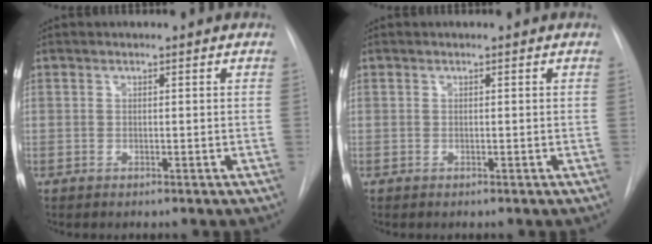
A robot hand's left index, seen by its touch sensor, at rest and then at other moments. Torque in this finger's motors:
{"motor_torque": [0.00, 0.00, 0.00, 0.00]}